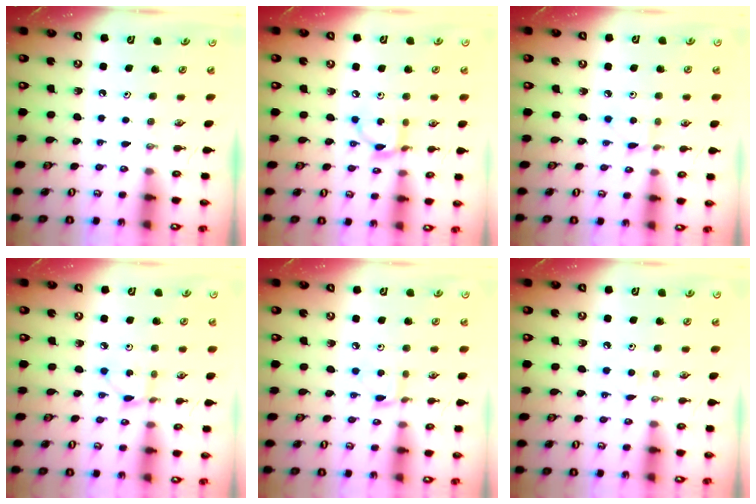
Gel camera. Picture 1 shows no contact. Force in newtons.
{"total": 6.3, "press": 6.3, "slide": 0.2}
{"total": 2.4, "press": 2.4, "slide": 0.3}
{"total": 2.1, "press": 2.1, "slide": 0.3}
{"total": 3.5, "press": 3.5, "slide": 0.4}
{"total": 2.9, "press": 2.9, "slide": 0.4}